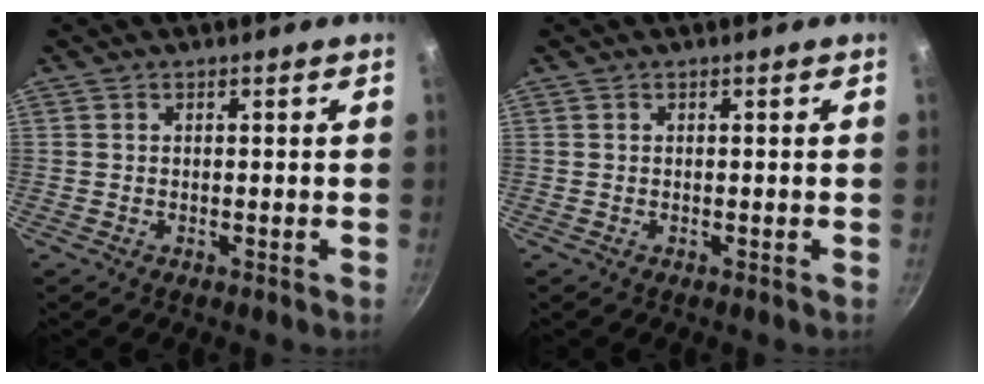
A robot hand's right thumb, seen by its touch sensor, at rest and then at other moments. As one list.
[{"total": 0.0}]